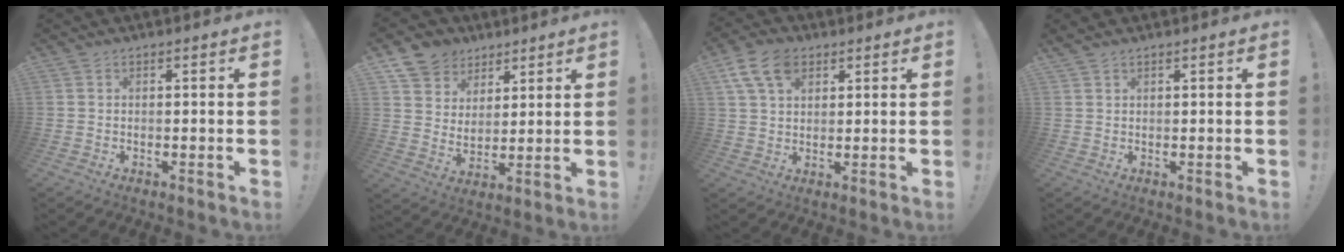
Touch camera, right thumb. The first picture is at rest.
{"total": 9.2, "force": [6.0, 6.9, 1.2], "torque": [-0.026, -0.046, 0.121]}
{"total": 10.4, "force": [4.8, 6.6, 6.4], "torque": [-0.120, -0.004, 0.092]}
{"total": 0.9, "force": [0.7, 0.1, 0.5], "torque": [-0.019, 0.002, 0.016]}